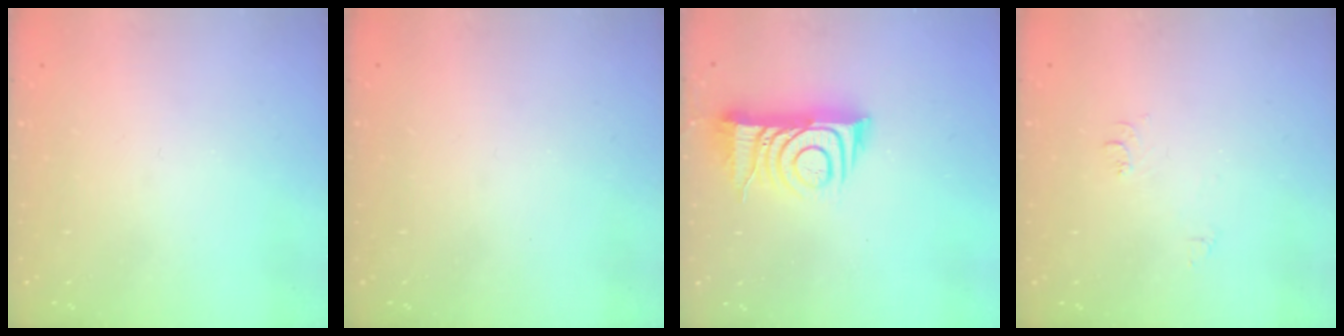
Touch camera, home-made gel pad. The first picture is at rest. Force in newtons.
{"total": 0.0}
{"total": 12.0, "press": 12.0, "slide": 1.1}
{"total": 6.6, "press": 6.6, "slide": 0.6}